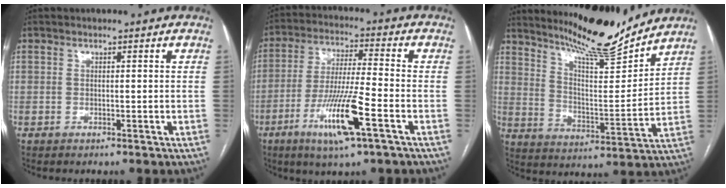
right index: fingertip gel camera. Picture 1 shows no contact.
{"total": 12.3, "force": [-5.4, 0.4, 11.1], "torque": [-0.215, -0.018, -0.099]}
{"total": 14.2, "force": [13.0, 0.3, 5.7], "torque": [-0.099, -0.023, 0.214]}